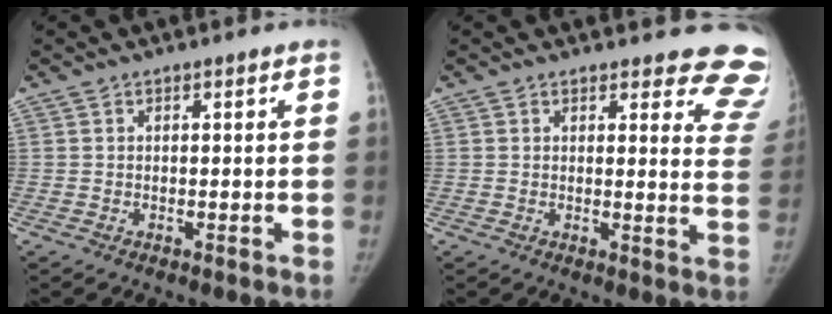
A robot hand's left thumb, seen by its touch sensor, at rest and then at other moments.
{"total": 11.4, "force": [10.6, 3.7, 1.5], "torque": [0.042, -0.094, 0.077]}